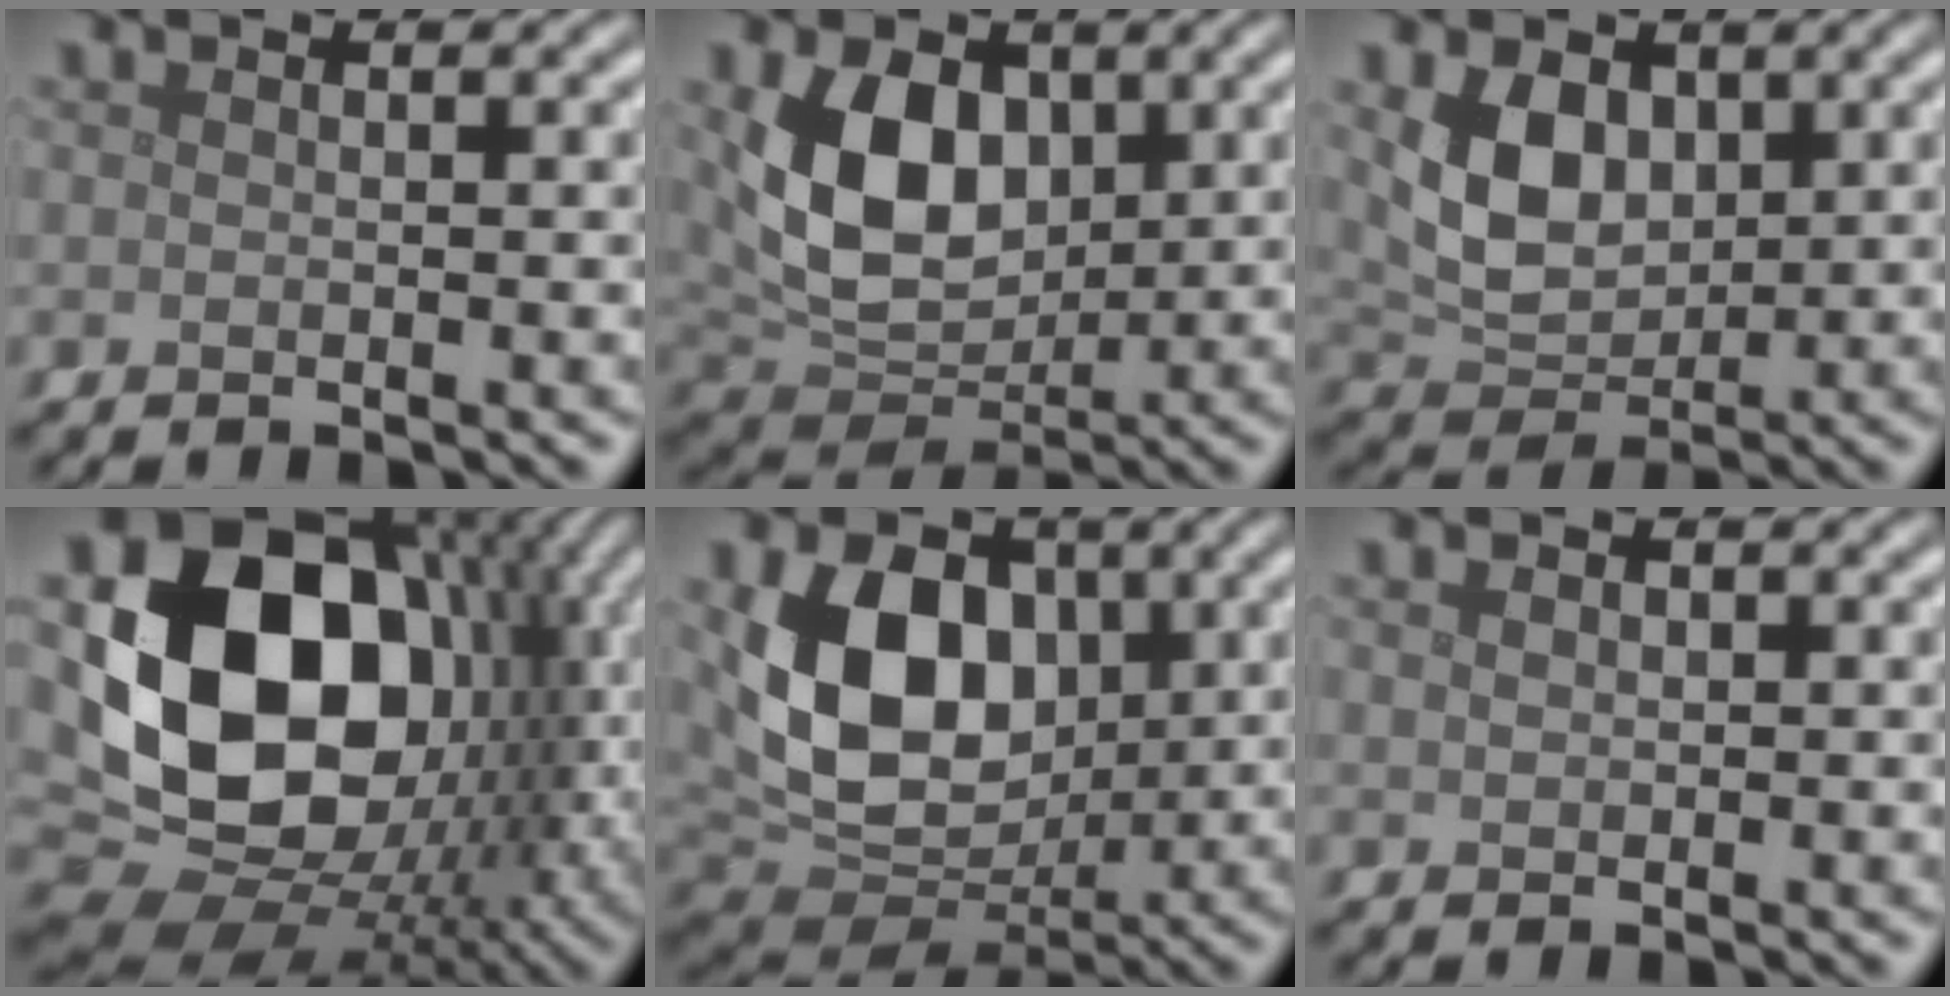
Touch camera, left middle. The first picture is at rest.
{"total": 7.8, "force": [1.8, 5.3, 5.5], "torque": [-0.109, -0.008, 0.036]}
{"total": 5.2, "force": [1.5, 3.5, 3.5], "torque": [-0.077, -0.006, 0.033]}
{"total": 17.2, "force": [1.9, 12.7, 11.4], "torque": [-0.213, -0.011, 0.035]}
{"total": 10.9, "force": [1.7, 7.9, 7.3], "torque": [-0.147, -0.011, 0.033]}
{"total": 0.7, "force": [0.3, 0.5, 0.3], "torque": [-0.009, -0.001, 0.007]}